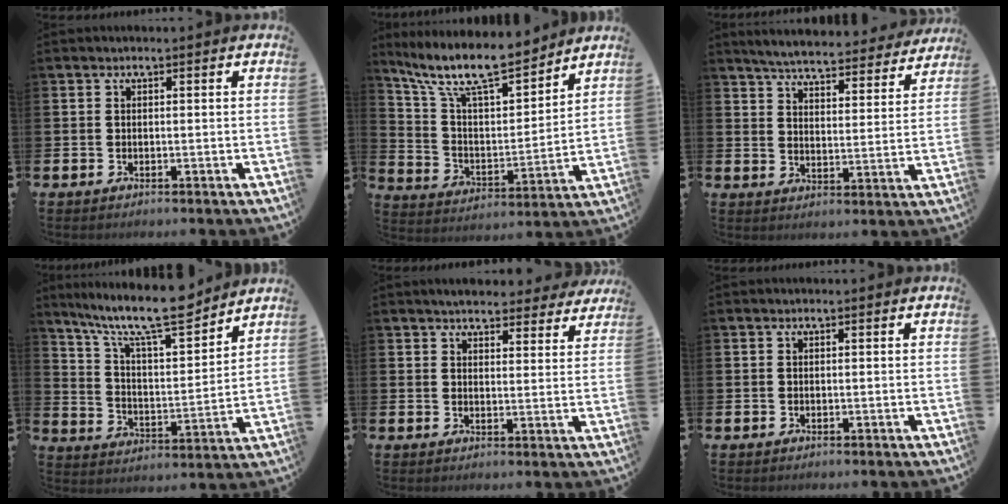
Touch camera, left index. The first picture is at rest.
{"total": 11.9, "force": [10.3, 2.8, 5.4], "torque": [-0.142, -0.060, 0.180]}
{"total": 5.7, "force": [5.5, 0.5, 1.5], "torque": [-0.048, -0.038, 0.091]}
{"total": 12.8, "force": [10.7, 2.3, 6.6], "torque": [-0.141, -0.064, 0.183]}
{"total": 4.5, "force": [4.3, 1.0, 0.7], "torque": [-0.019, -0.023, 0.075]}
{"total": 0.0}